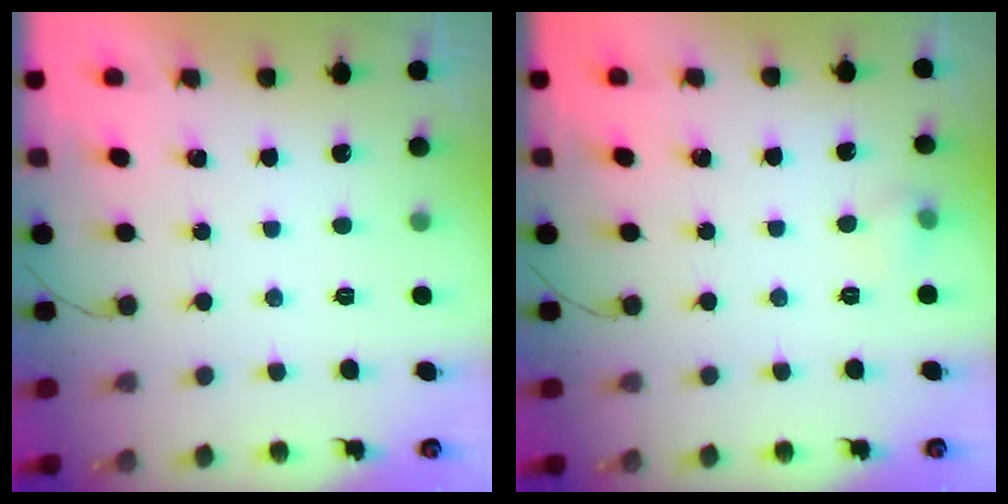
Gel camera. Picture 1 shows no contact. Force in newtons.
{"total": 5.3, "press": 5.1, "slide": 1.5}